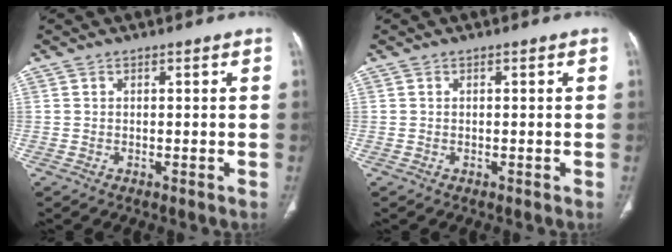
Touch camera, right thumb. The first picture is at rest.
{"total": 0.0}